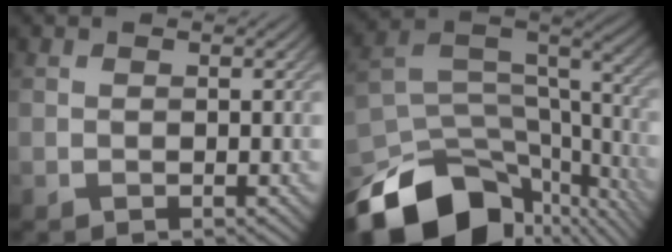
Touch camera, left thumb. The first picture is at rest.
{"total": 17.6, "force": [-11.3, 9.1, 9.9], "torque": [-0.229, -0.040, -0.168]}